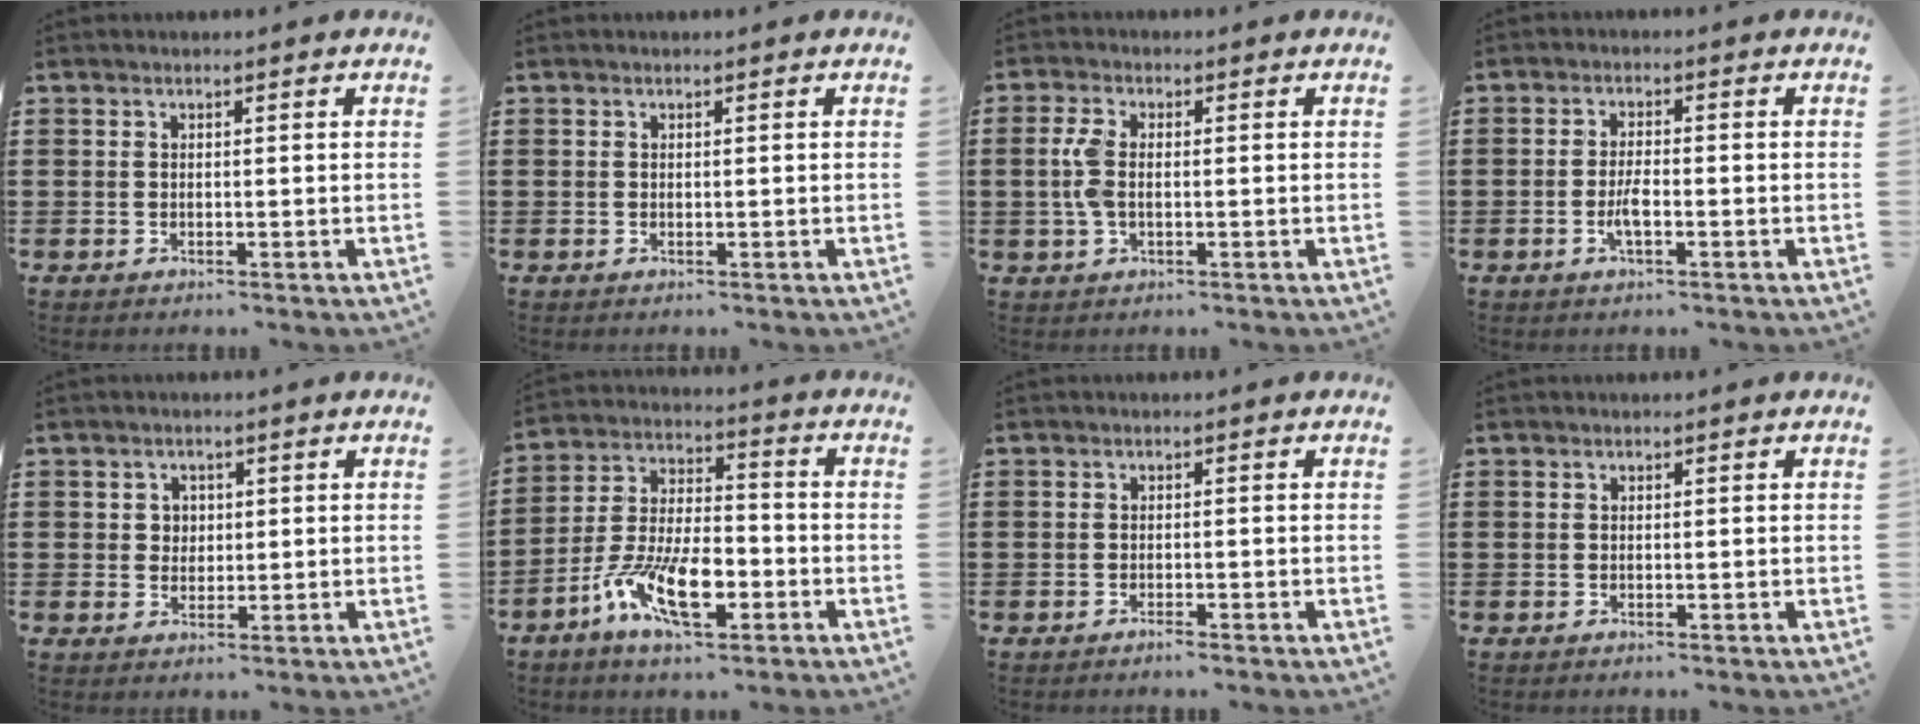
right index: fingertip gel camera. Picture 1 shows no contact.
{"total": 0.0}
{"total": 4.3, "force": [-0.2, 2.0, 3.8], "torque": [-0.099, -0.005, -0.012]}
{"total": 3.1, "force": [-1.3, 0.7, 2.7], "torque": [-0.062, -0.003, -0.028]}
{"total": 2.1, "force": [0.5, 2.0, 0.6], "torque": [-0.020, 0.011, 0.007]}
{"total": 11.6, "force": [-5.7, 4.7, 8.9], "torque": [-0.193, 0.004, -0.107]}
{"total": 1.0, "force": [-0.9, 0.1, 0.5], "torque": [-0.012, -0.003, -0.017]}
{"total": 0.0}